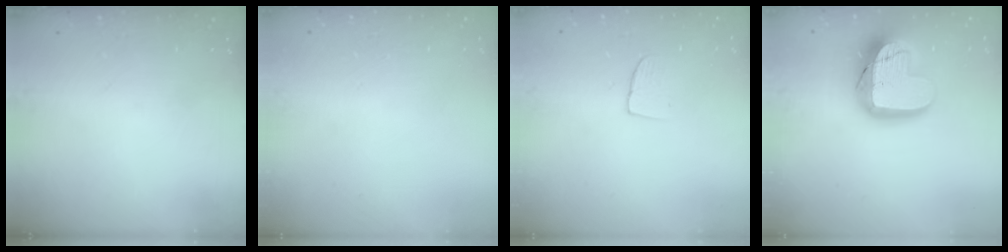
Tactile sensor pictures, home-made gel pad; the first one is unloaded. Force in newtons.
{"total": 0.0}
{"total": 4.9, "press": 4.9, "slide": 0.4}
{"total": 18.3, "press": 18.2, "slide": 1.4}